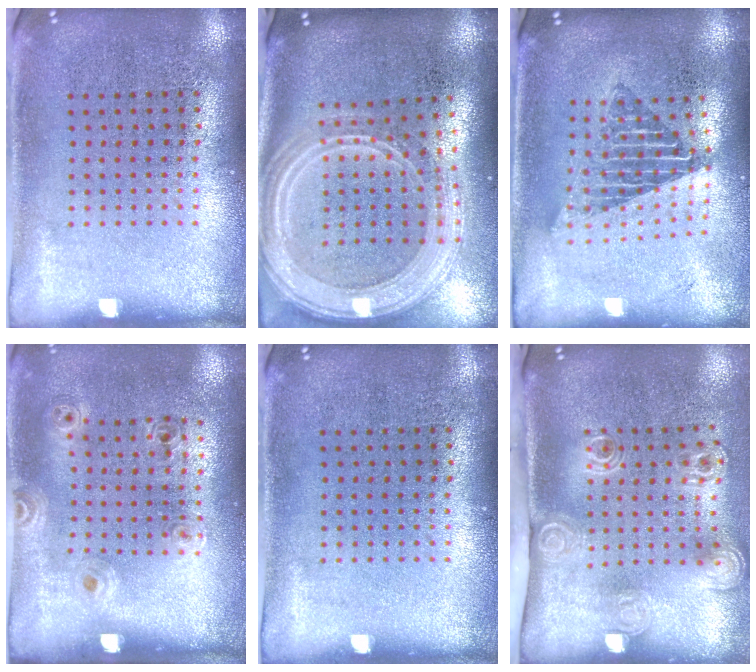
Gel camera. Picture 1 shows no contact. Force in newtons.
{"total": 3.1, "press": 2.5, "slide": 1.8}
{"total": 1.6, "press": 1.3, "slide": 0.9}
{"total": 1.1, "press": 0.9, "slide": 0.7}
{"total": 0.0}
{"total": 2.2, "press": 1.6, "slide": 1.6}